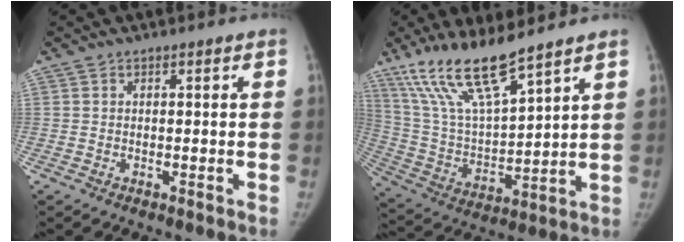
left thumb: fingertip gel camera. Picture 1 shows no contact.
{"total": 16.1, "force": [11.9, 3.2, 10.4], "torque": [-0.188, -0.059, 0.243]}